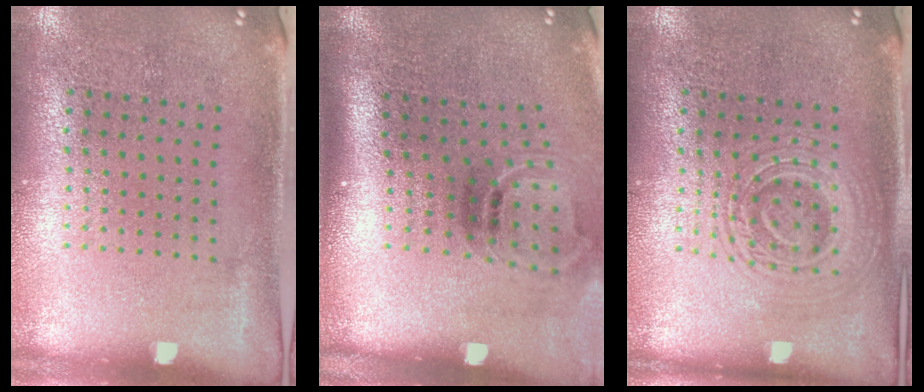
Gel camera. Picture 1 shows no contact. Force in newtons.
{"total": 1.9, "press": 1.2, "slide": 1.5}
{"total": 2.8, "press": 2.8, "slide": 0.5}